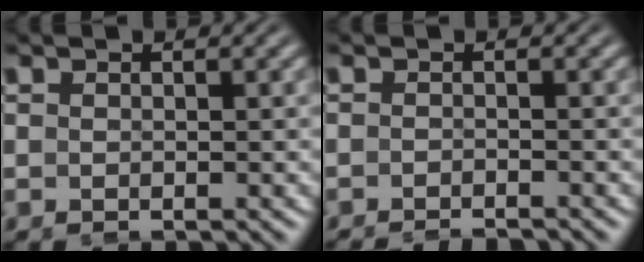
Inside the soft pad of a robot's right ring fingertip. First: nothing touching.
{"total": 2.7, "force": [-2.6, 0.1, 0.3], "torque": [-0.004, -0.007, -0.040]}